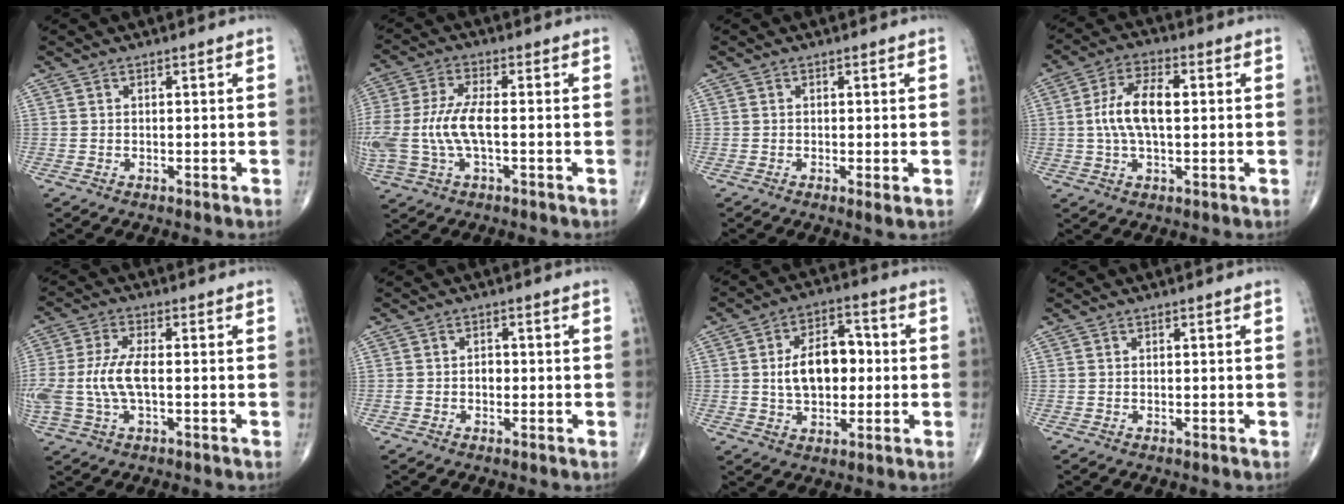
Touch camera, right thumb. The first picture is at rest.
{"total": 11.4, "force": [-1.2, 4.6, 10.4], "torque": [-0.259, 0.012, -0.022]}
{"total": 1.3, "force": [-0.2, 0.1, 1.3], "torque": [-0.028, -0.007, -0.006]}
{"total": 9.6, "force": [0.7, 4.5, 8.5], "torque": [-0.170, 0.016, 0.010]}
{"total": 9.5, "force": [-0.7, 4.1, 8.5], "torque": [-0.214, 0.011, -0.011]}
{"total": 1.9, "force": [-0.4, 1.3, 1.2], "torque": [-0.017, 0.006, -0.007]}
{"total": 11.7, "force": [0.3, 7.2, 9.1], "torque": [-0.129, 0.019, 0.004]}
{"total": 0.0}